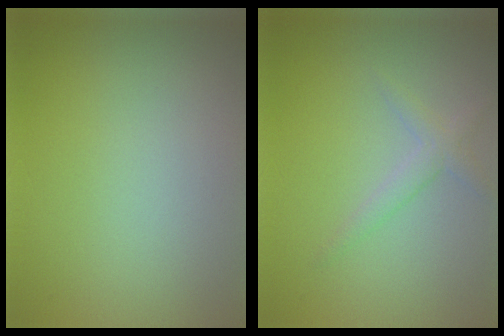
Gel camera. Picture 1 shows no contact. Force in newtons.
{"total": 1.6, "press": 1.6, "slide": 0.1}